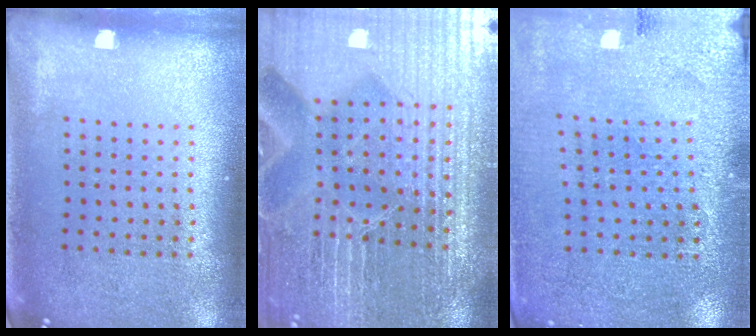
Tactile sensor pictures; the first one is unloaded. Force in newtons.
{"total": 5.3, "press": 5.1, "slide": 1.7}
{"total": 2.7, "press": 2.7, "slide": 0.3}